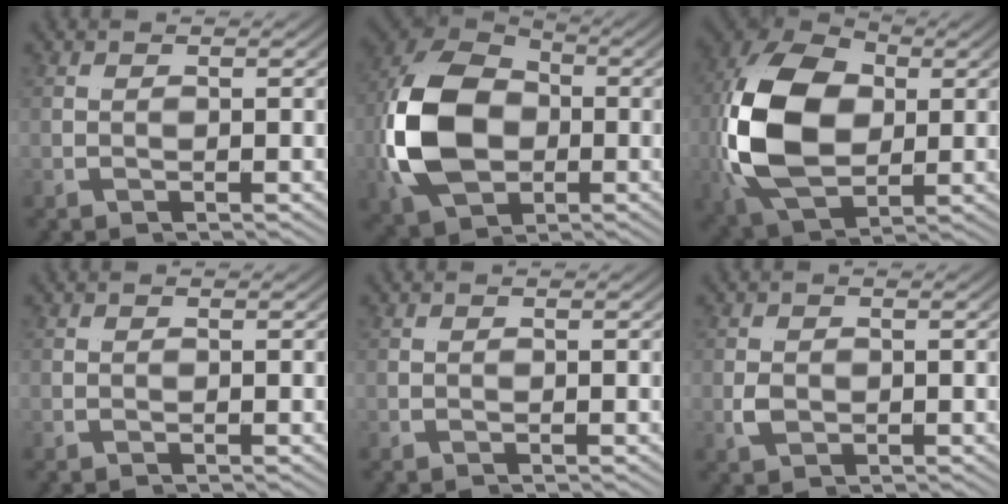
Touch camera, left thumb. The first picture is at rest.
{"total": 16.1, "force": [-0.3, 10.6, 12.1], "torque": [-0.273, -0.034, 0.014]}
{"total": 16.4, "force": [0.1, 10.7, 12.5], "torque": [-0.289, -0.037, 0.021]}
{"total": 0.0}
{"total": 0.0}
{"total": 1.1, "force": [0.2, 1.0, 0.5], "torque": [-0.010, -0.005, 0.009]}